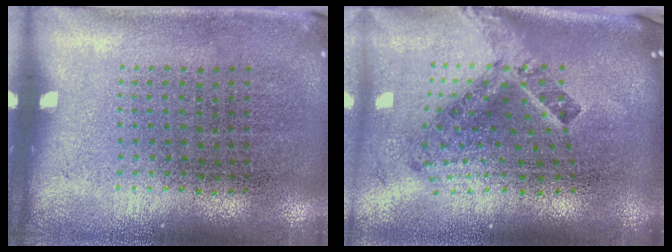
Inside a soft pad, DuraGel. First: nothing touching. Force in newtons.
{"total": 2.9, "press": 1.8, "slide": 2.3}